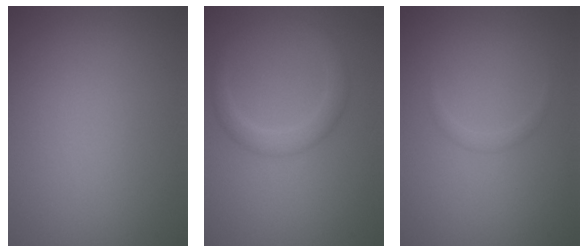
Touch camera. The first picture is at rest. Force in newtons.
{"total": 2.3, "press": 2.2, "slide": 0.1}
{"total": 0.6, "press": 0.6, "slide": 0.1}